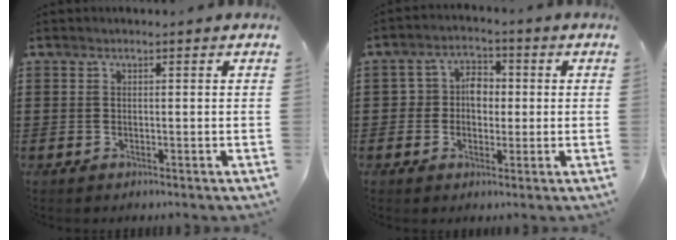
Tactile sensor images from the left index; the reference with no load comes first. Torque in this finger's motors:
{"motor_torque": [0.46, 0.33, 0.16, 0.02]}